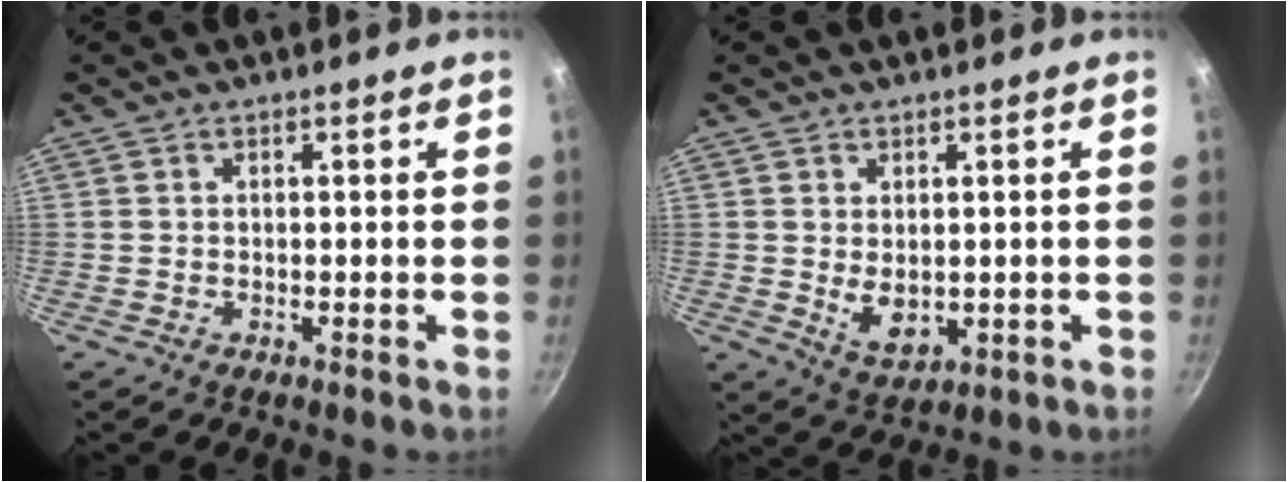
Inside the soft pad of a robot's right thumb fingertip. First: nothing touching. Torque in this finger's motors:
{"motor_torque": [-0.43, 0.51, -0.23, 0.19, 0.14]}